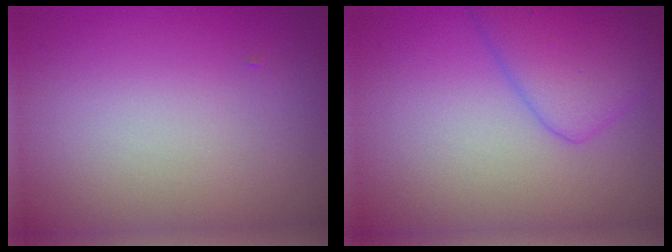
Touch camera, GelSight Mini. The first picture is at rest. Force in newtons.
{"total": 3.9, "press": 3.9, "slide": 0.2}